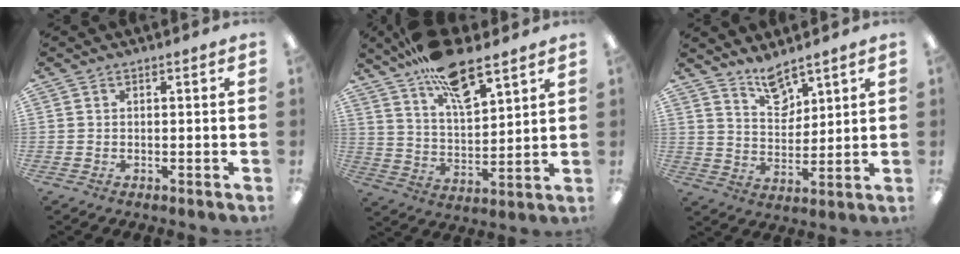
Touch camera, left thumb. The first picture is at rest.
{"total": 15.1, "force": [11.0, 5.4, 8.8], "torque": [-0.149, -0.057, 0.191]}
{"total": 7.8, "force": [6.5, 3.4, 2.5], "torque": [-0.038, -0.041, 0.118]}